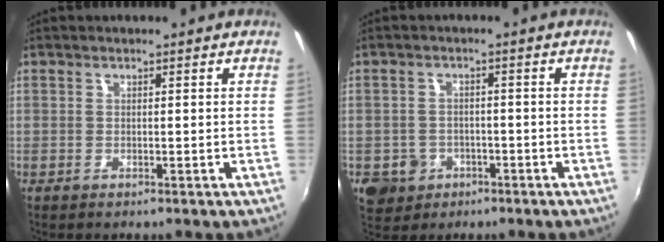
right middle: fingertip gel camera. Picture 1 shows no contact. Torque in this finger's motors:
{"motor_torque": [0.35, -0.38, 0.03, 0.02]}